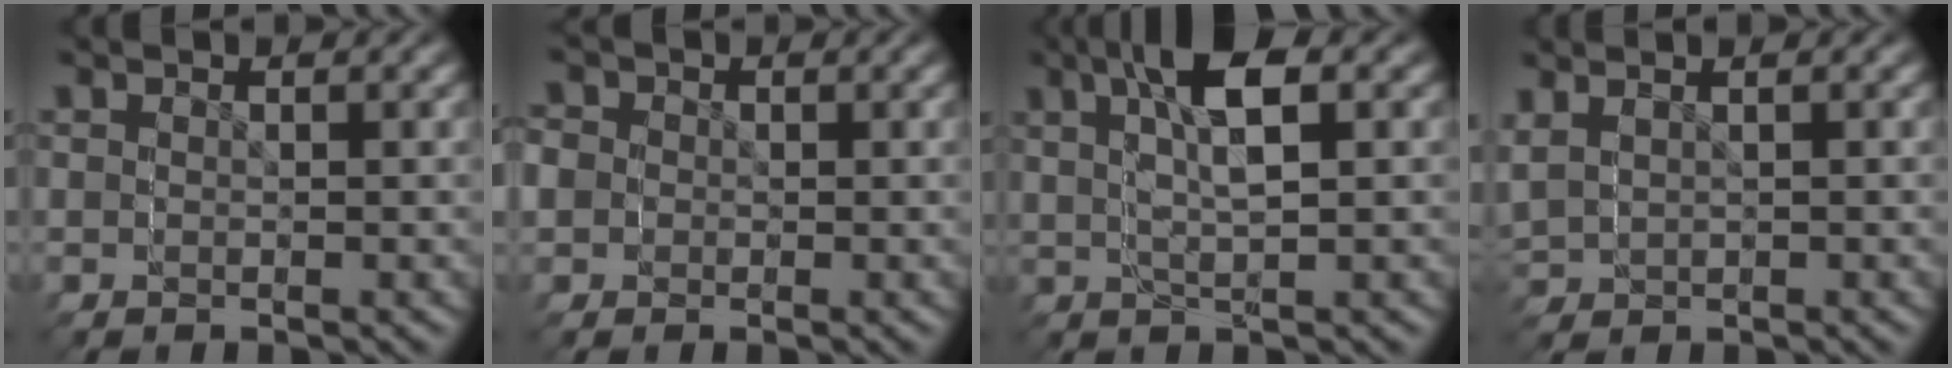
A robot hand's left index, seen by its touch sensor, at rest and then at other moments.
{"total": 4.0, "force": [0.4, 4.0, -0.1], "torque": [-0.011, -0.029, 0.012]}
{"total": 3.7, "force": [2.7, 0.5, 2.5], "torque": [-0.066, 0.015, 0.031]}
{"total": 1.6, "force": [0.4, 1.6, 0.2], "torque": [-0.035, -0.007, 0.016]}